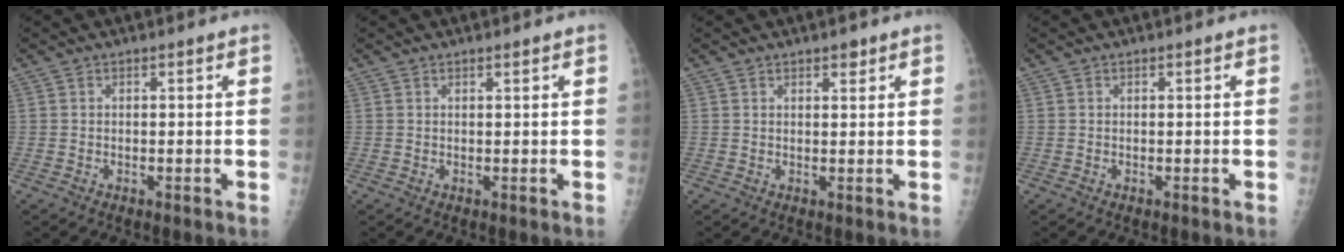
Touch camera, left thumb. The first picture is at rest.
{"total": 0.7, "force": [0.5, 0.1, 0.4], "torque": [-0.006, -0.003, 0.009]}
{"total": 1.9, "force": [1.3, 0.8, 1.0], "torque": [-0.006, -0.007, 0.018]}
{"total": 0.0}